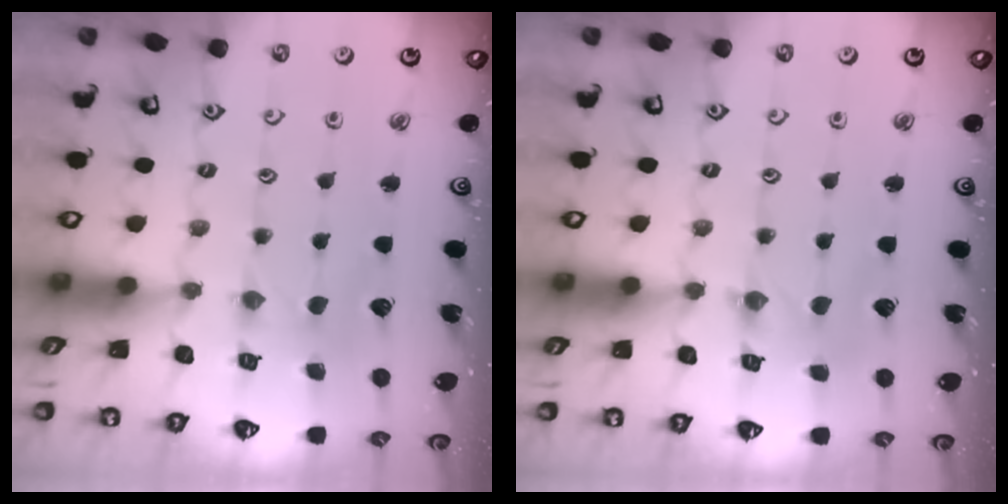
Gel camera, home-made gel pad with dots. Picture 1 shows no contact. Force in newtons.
{"total": 1.1, "press": 1.1, "slide": 0.1}